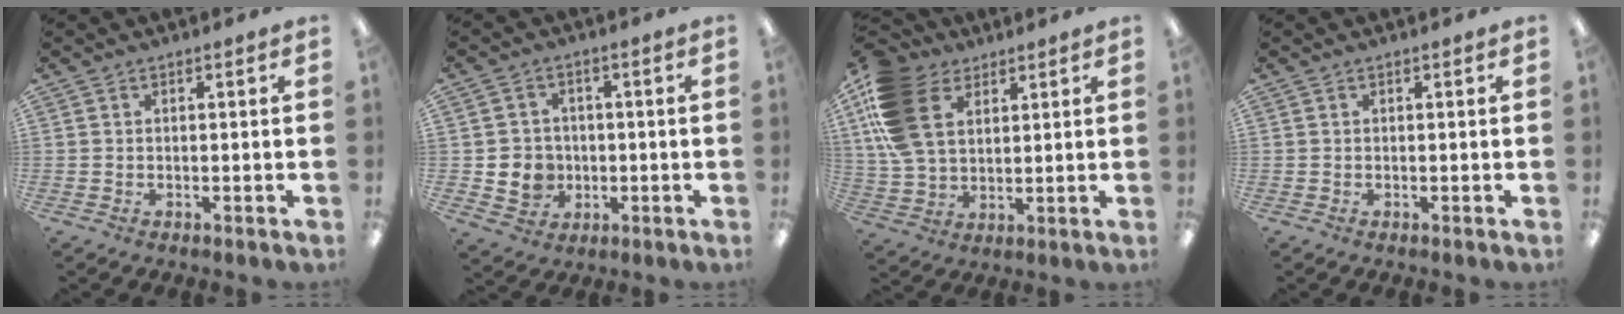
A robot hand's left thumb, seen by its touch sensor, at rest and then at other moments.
{"total": 6.2, "force": [-0.8, 5.9, 1.4], "torque": [-0.034, 0.011, -0.008]}
{"total": 17.2, "force": [7.6, 11.6, 10.2], "torque": [-0.263, -0.022, 0.139]}
{"total": 0.0}